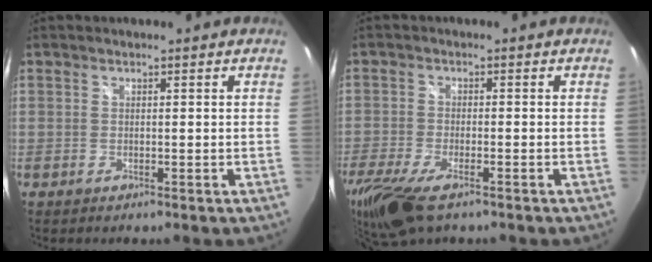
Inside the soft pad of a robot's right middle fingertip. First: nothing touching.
{"total": 13.2, "force": [-8.9, 4.8, 8.5], "torque": [-0.206, -0.053, -0.163]}